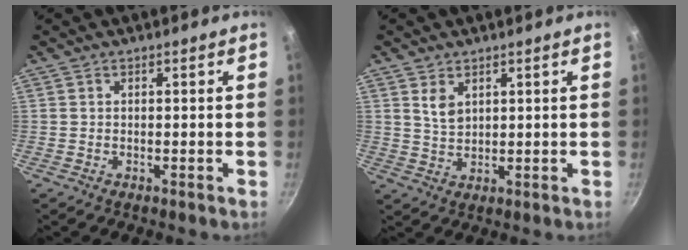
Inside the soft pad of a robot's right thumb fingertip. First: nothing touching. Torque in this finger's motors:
{"motor_torque": [-0.07, -0.08, 0.01, 0.22, 0.09]}